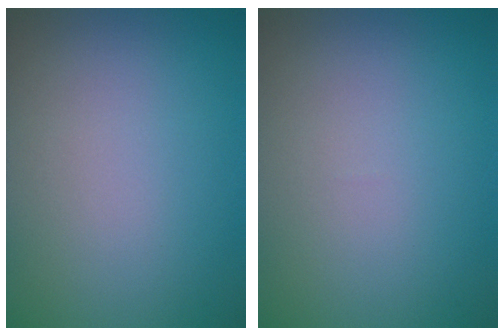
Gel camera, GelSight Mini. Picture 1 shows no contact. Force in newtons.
{"total": 0.0}